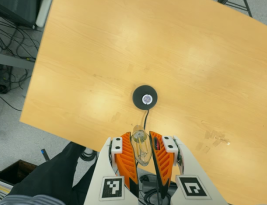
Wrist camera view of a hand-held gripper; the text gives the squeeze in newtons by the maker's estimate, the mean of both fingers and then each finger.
{"total": 21.0, "left": 23.6, "right": 18.4}